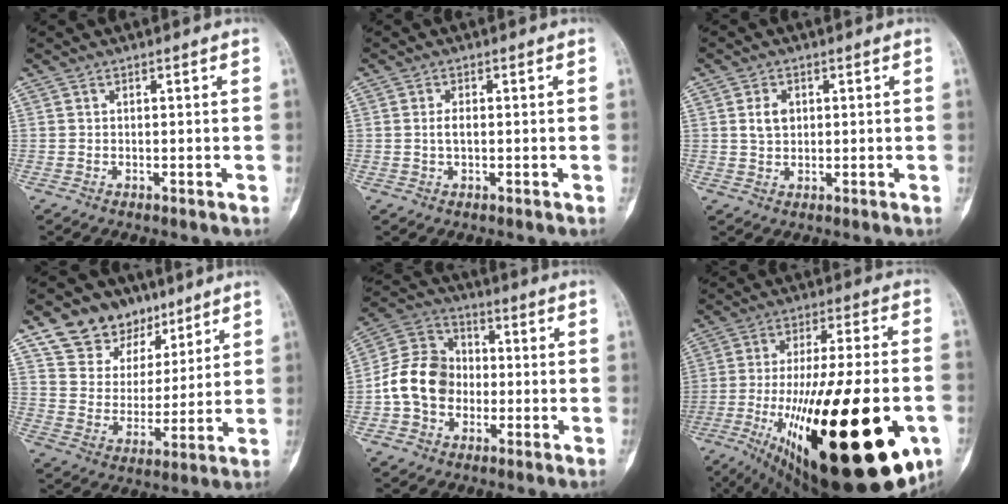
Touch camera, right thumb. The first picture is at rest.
{"total": 1.7, "force": [0.0, 0.9, 1.5], "torque": [-0.031, 0.000, 0.000]}
{"total": 3.7, "force": [0.8, 2.7, 2.4], "torque": [-0.033, -0.001, 0.016]}
{"total": 14.3, "force": [9.5, 9.8, 4.1], "torque": [-0.027, -0.040, 0.172]}
{"total": 12.5, "force": [-2.0, 10.2, 7.0], "torque": [-0.115, 0.038, -0.047]}
{"total": 39.6, "force": [-11.6, 13.5, 35.4], "torque": [-0.519, 0.007, -0.162]}